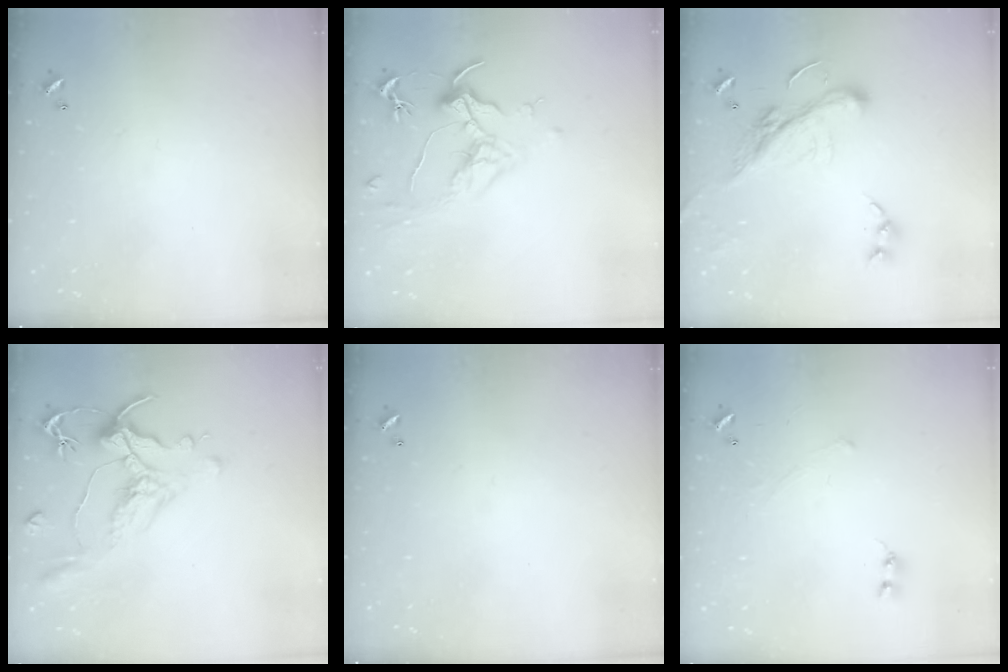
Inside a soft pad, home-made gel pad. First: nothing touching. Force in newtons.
{"total": 1.6, "press": 1.4, "slide": 0.7}
{"total": 5.4, "press": 5.2, "slide": 1.4}
{"total": 1.5, "press": 0.4, "slide": 1.5}
{"total": 0.0}
{"total": 0.7, "press": 0.4, "slide": 0.5}